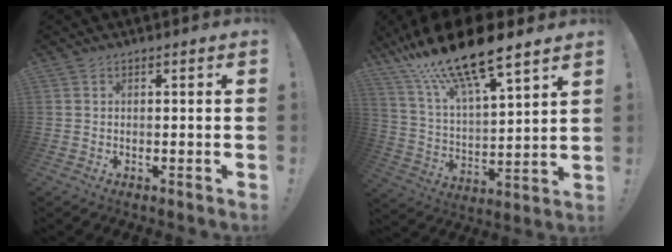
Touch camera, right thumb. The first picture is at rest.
{"total": 18.6, "force": [13.9, 4.5, 11.6], "torque": [-0.220, -0.092, 0.242]}